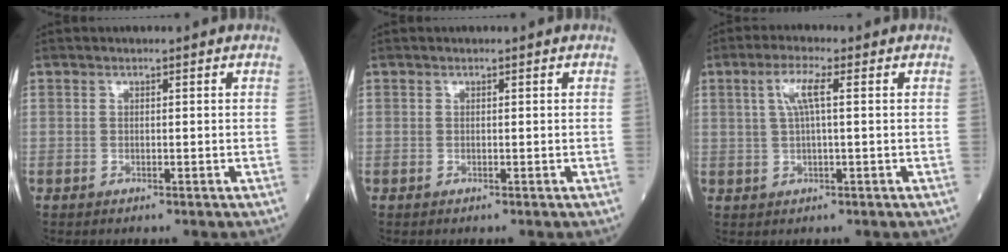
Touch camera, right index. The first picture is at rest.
{"total": 0.0}
{"total": 4.2, "force": [1.2, 0.3, 4.0], "torque": [-0.084, 0.012, 0.027]}